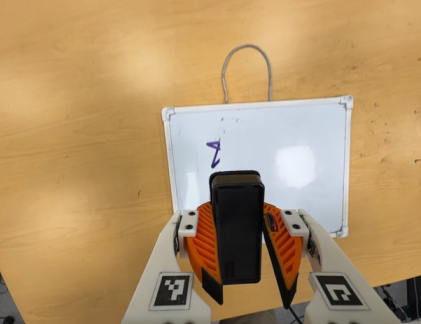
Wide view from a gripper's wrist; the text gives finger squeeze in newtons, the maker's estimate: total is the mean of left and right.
{"total": 10.0, "left": 10.0, "right": 10.0}